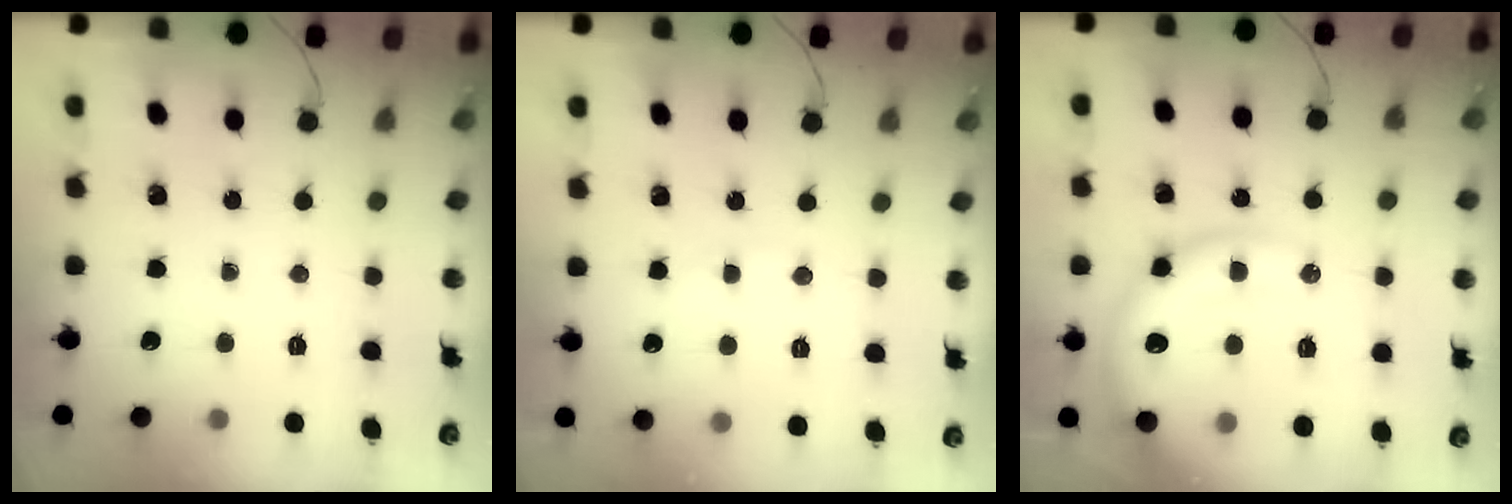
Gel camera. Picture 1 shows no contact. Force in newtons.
{"total": 5.4, "press": 5.3, "slide": 1.4}
{"total": 15.0, "press": 14.9, "slide": 2.2}